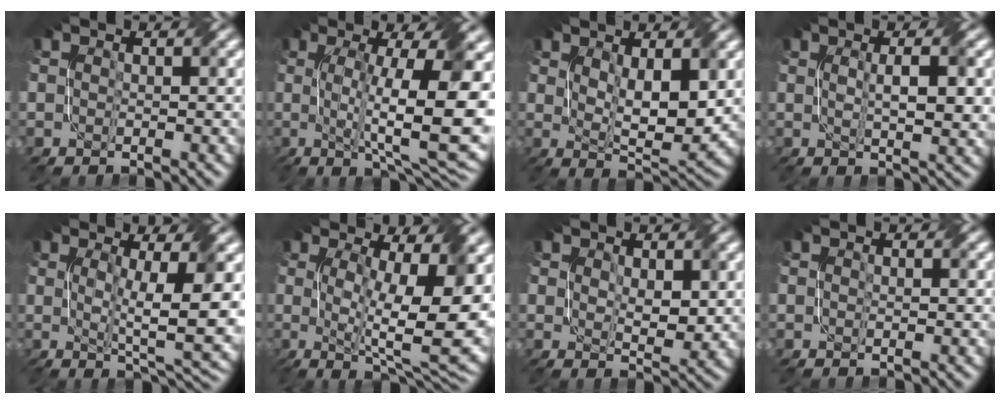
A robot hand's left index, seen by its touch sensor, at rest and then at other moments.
{"total": 13.4, "force": [0.8, 3.4, 12.9], "torque": [-0.185, -0.005, 0.019]}
{"total": 5.9, "force": [1.2, 2.2, 5.4], "torque": [-0.104, -0.010, 0.029]}
{"total": 4.5, "force": [0.7, 0.9, 4.3], "torque": [-0.070, 0.003, 0.014]}
{"total": 8.3, "force": [0.9, 1.7, 8.1], "torque": [-0.124, -0.008, 0.019]}
{"total": 12.8, "force": [0.9, 3.7, 12.2], "torque": [-0.178, -0.011, 0.020]}
{"total": 3.2, "force": [0.9, 1.8, 2.5], "torque": [-0.050, -0.008, 0.020]}
{"total": 0.0}